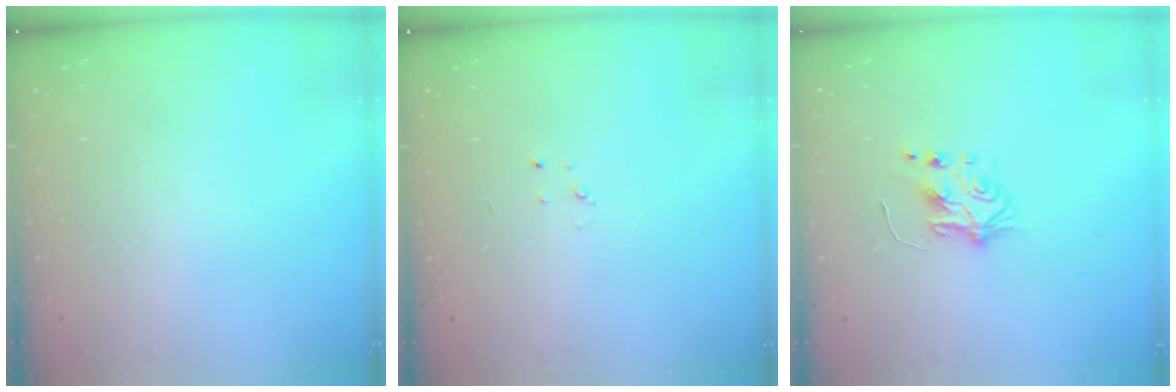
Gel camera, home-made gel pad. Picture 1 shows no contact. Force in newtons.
{"total": 2.3, "press": 2.3, "slide": 0.3}
{"total": 5.8, "press": 5.8, "slide": 0.6}